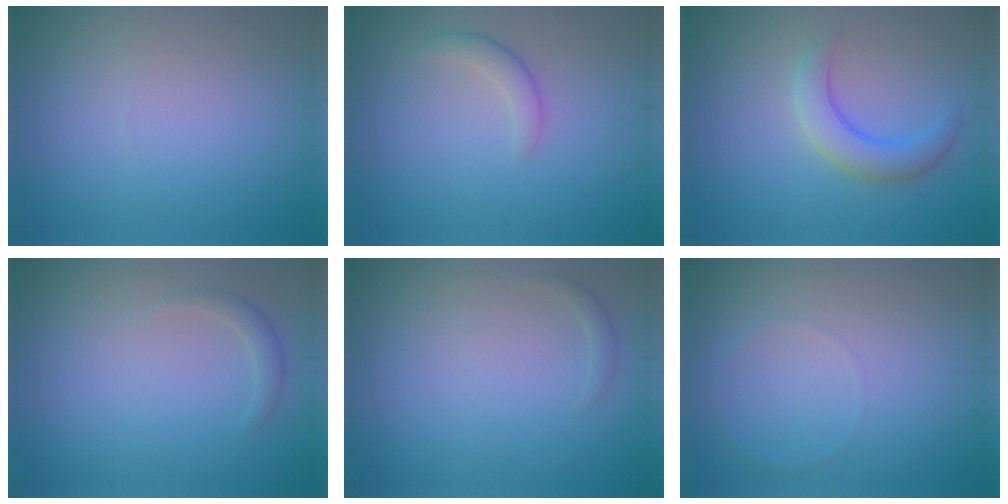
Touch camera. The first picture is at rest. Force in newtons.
{"total": 1.7, "press": 1.7, "slide": 0.1}
{"total": 3.4, "press": 3.4, "slide": 0.3}
{"total": 1.2, "press": 1.2, "slide": 0.1}
{"total": 0.6, "press": 0.6, "slide": 0.0}
{"total": 0.6, "press": 0.6, "slide": 0.1}